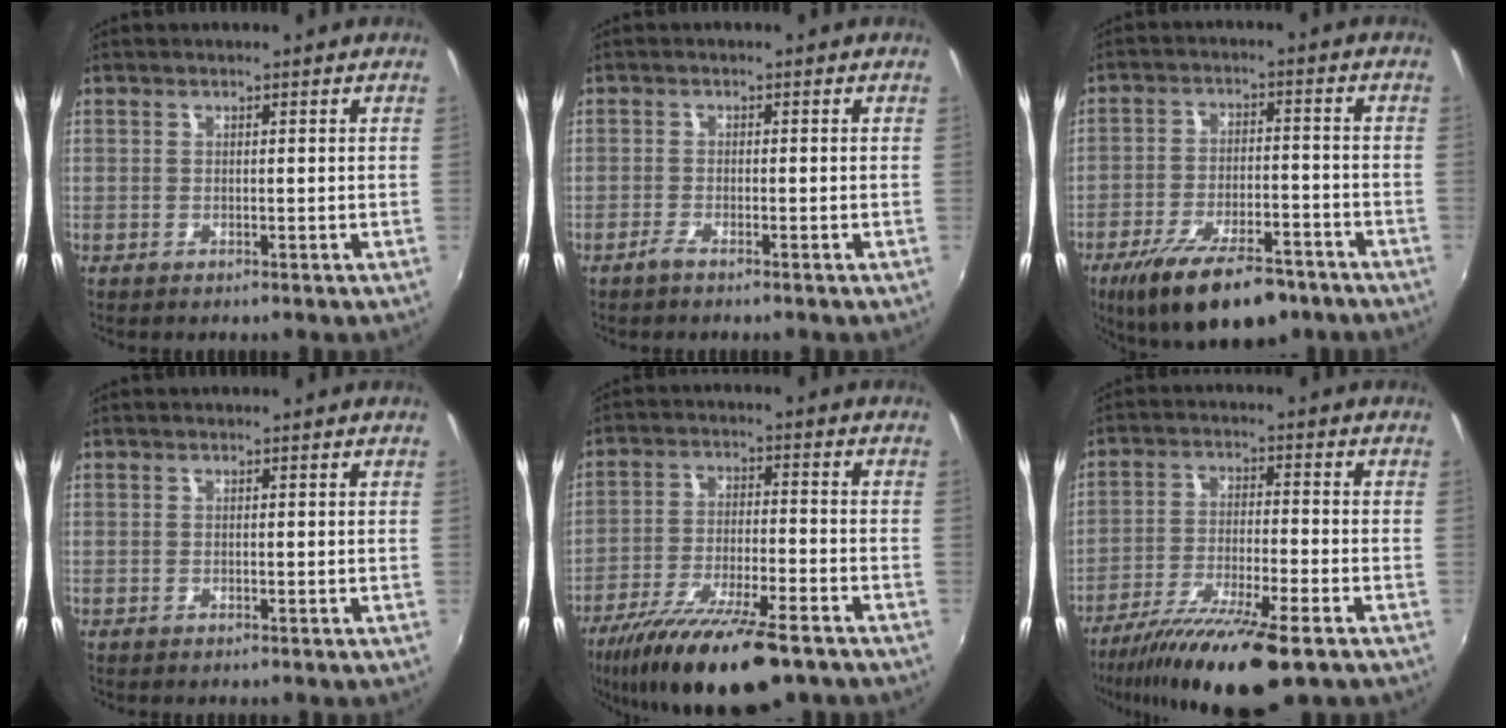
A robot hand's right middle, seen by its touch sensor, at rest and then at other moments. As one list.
[{"total": 1.4, "force": [-1.2, 0.1, 0.7], "torque": [-0.021, -0.002, -0.026]}, {"total": 16.3, "force": [-11.3, 5.9, 10.2], "torque": [-0.194, -0.027, -0.173]}, {"total": 0.0}, {"total": 18.2, "force": [-13.4, 4.2, 11.6], "torque": [-0.224, -0.041, -0.223]}, {"total": 15.0, "force": [-10.8, 2.1, 10.3], "torque": [-0.202, -0.037, -0.188]}]